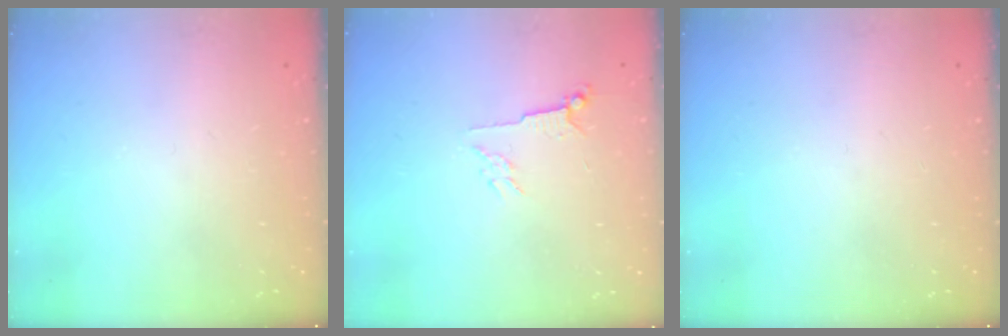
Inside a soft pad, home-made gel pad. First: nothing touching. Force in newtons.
{"total": 3.6, "press": 3.6, "slide": 0.7}
{"total": 0.0}